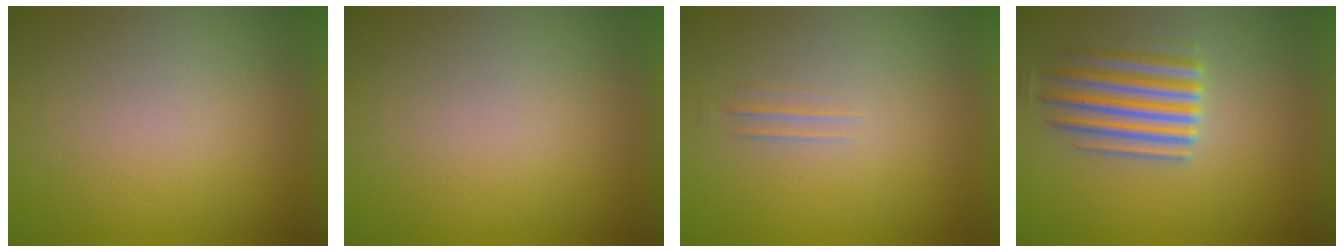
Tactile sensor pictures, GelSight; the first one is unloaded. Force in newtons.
{"total": 1.1}
{"total": 1.4}
{"total": 5.5}